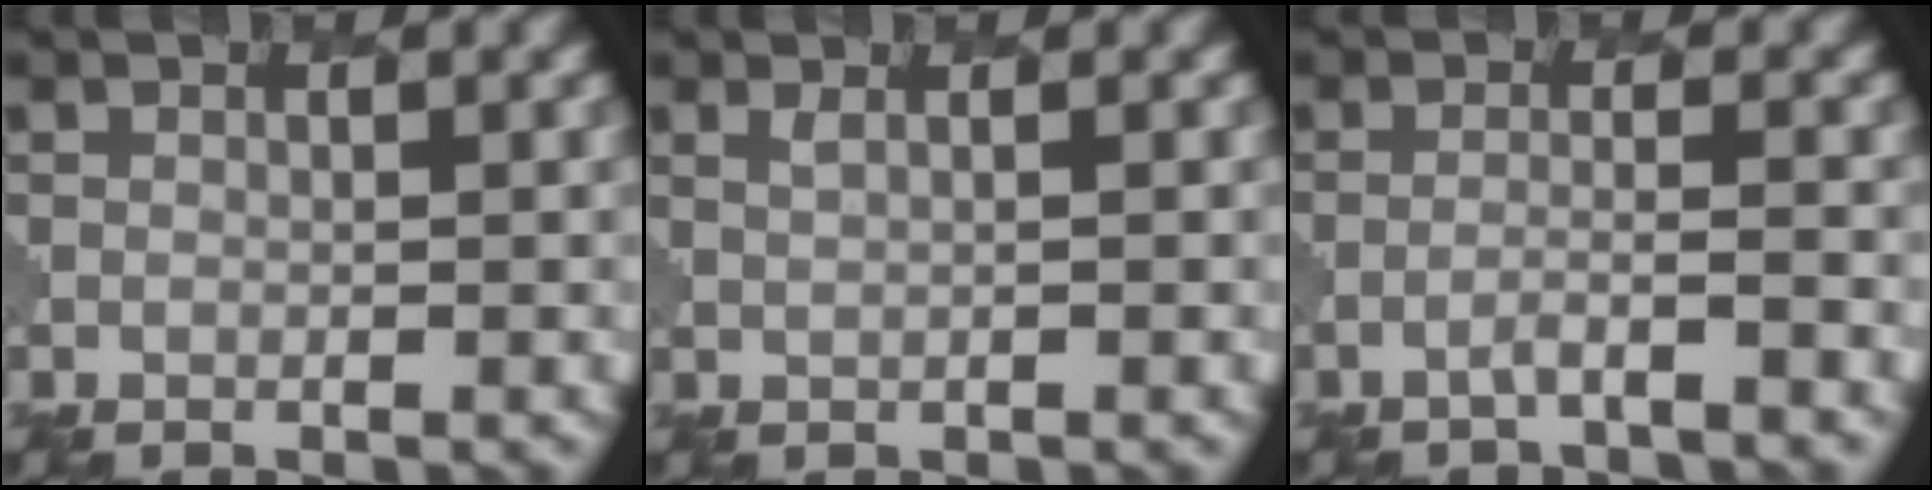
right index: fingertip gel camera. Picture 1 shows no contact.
{"total": 1.4, "force": [1.0, 0.5, 0.9], "torque": [-0.016, -0.002, 0.009]}
{"total": 1.7, "force": [-1.1, 0.1, 1.3], "torque": [-0.014, 0.011, -0.032]}